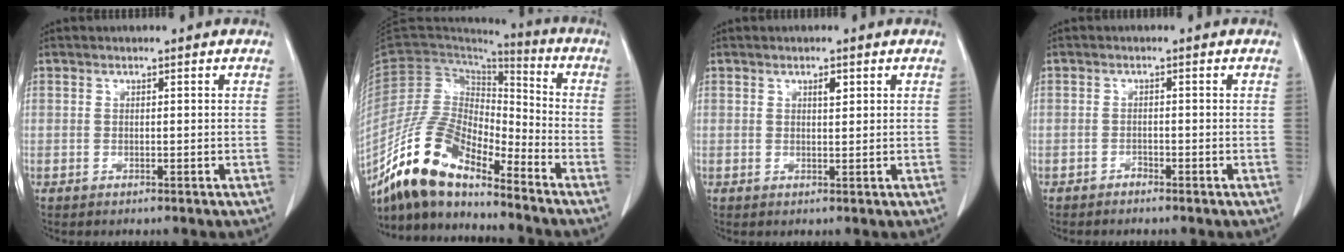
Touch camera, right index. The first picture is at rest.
{"total": 14.6, "force": [-11.9, 4.3, 7.3], "torque": [-0.146, 0.021, -0.227]}
{"total": 1.4, "force": [0.7, 0.4, 1.1], "torque": [-0.018, -0.001, 0.009]}
{"total": 0.8, "force": [-0.8, 0.2, 0.1], "torque": [-0.003, 0.001, -0.016]}